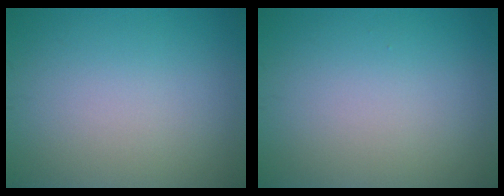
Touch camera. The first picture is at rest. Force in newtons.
{"total": 0.0}